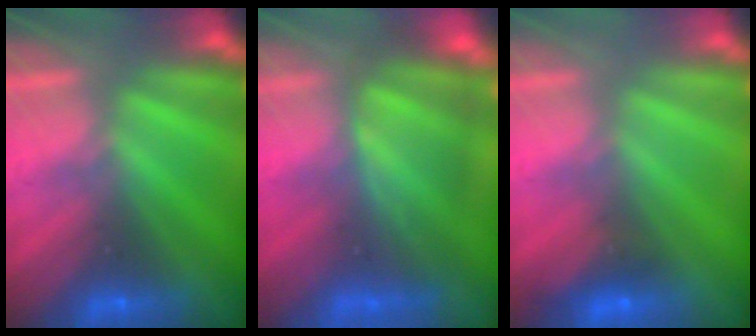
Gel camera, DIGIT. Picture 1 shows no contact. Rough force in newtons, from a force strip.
{"total": 5.2}
{"total": 2.4}